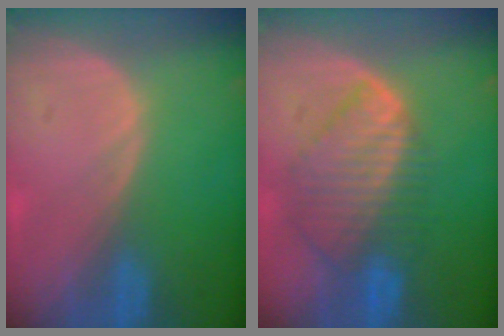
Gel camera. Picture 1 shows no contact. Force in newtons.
{"total": 8.7, "press": 7.7, "slide": 4.1}